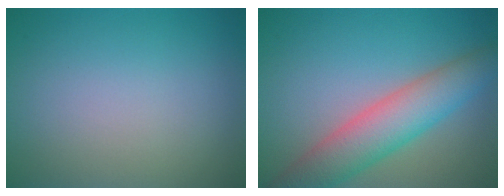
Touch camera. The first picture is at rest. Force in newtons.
{"total": 6.4, "press": 6.4, "slide": 0.5}